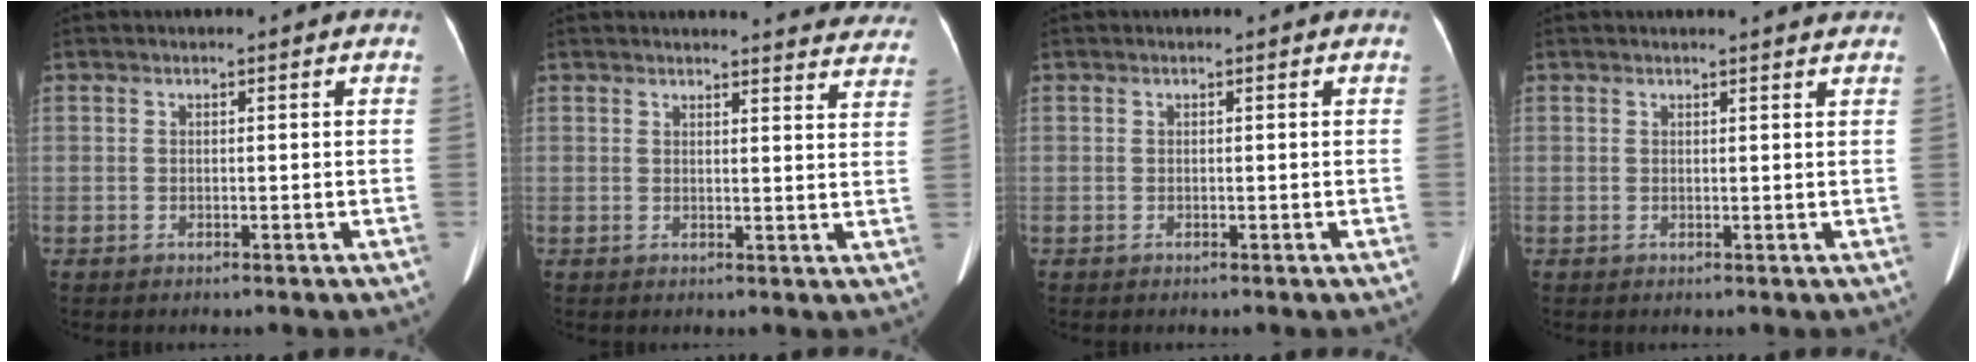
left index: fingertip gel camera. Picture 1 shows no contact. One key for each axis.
{"total": 14.9, "fx": 14.5, "fy": 2.1, "fz": 2.8, "tx": -0.004, "ty": -0.065, "tz": 0.134}
{"total": 0.0}
{"total": 3.4, "fx": 3.3, "fy": -0.1, "fz": 0.8, "tx": -0.015, "ty": 0.002, "tz": 0.029}